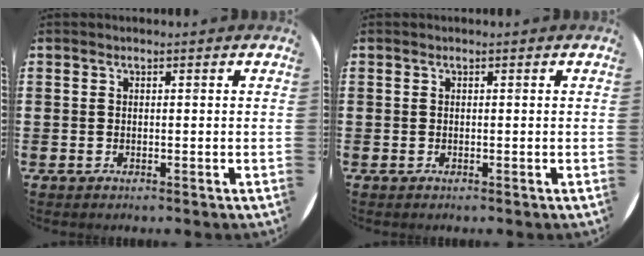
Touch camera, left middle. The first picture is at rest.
{"total": 0.0}